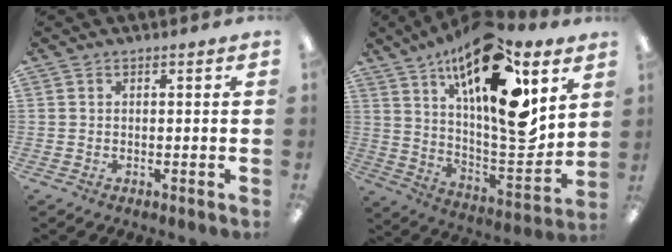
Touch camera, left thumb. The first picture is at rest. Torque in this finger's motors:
{"motor_torque": [2.51, 2.50, 2.31, -0.46, 0.24]}